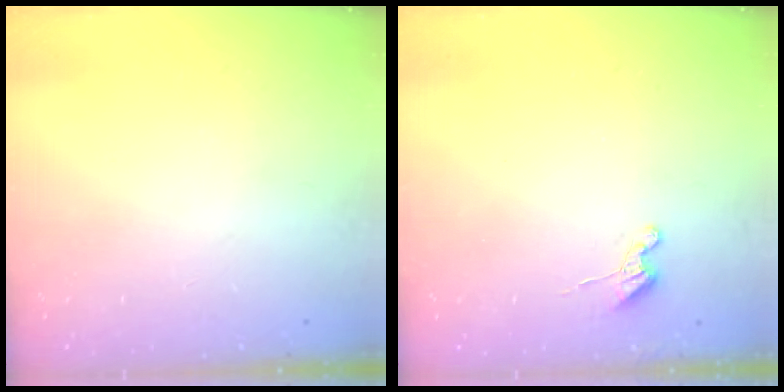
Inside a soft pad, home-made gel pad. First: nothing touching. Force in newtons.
{"total": 3.8, "press": 3.7, "slide": 0.5}